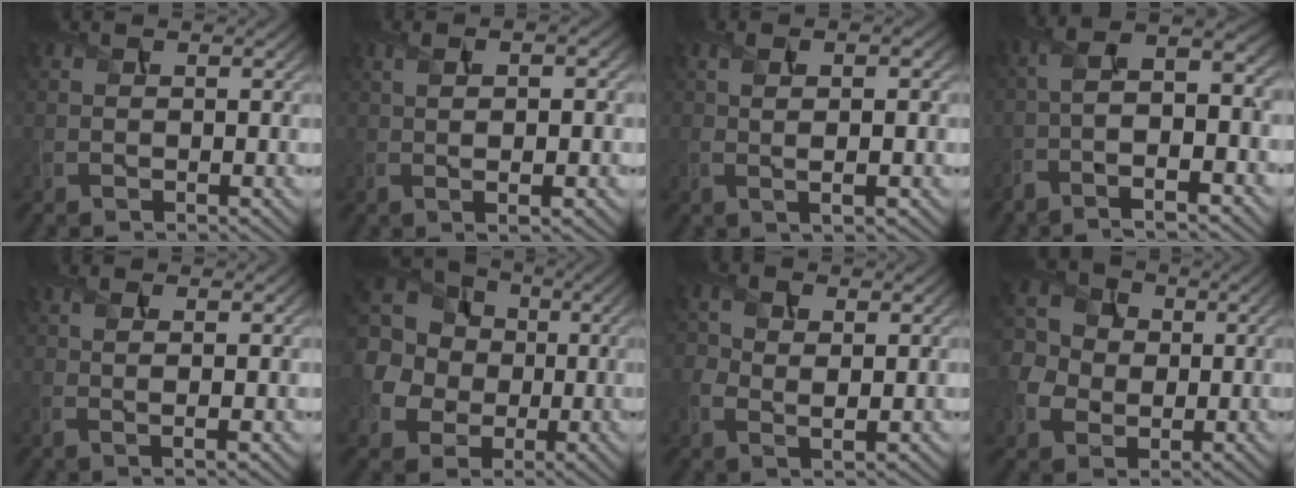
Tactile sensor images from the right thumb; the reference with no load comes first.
{"total": 4.8, "force": [0.2, 1.3, 4.6], "torque": [-0.076, 0.001, 0.006]}
{"total": 3.2, "force": [0.3, 0.7, 3.1], "torque": [-0.056, 0.000, 0.006]}
{"total": 10.6, "force": [-3.7, 3.5, 9.3], "torque": [-0.189, 0.003, -0.062]}
{"total": 2.2, "force": [0.5, 0.3, 2.1], "torque": [-0.045, 0.004, 0.008]}
{"total": 16.5, "force": [2.0, 14.3, 7.9], "torque": [-0.255, 0.010, 0.013]}
{"total": 3.8, "force": [0.8, 2.7, 2.6], "torque": [-0.062, -0.002, 0.016]}
{"total": 7.5, "force": [-0.2, 6.4, 3.9], "torque": [-0.129, -0.006, -0.002]}